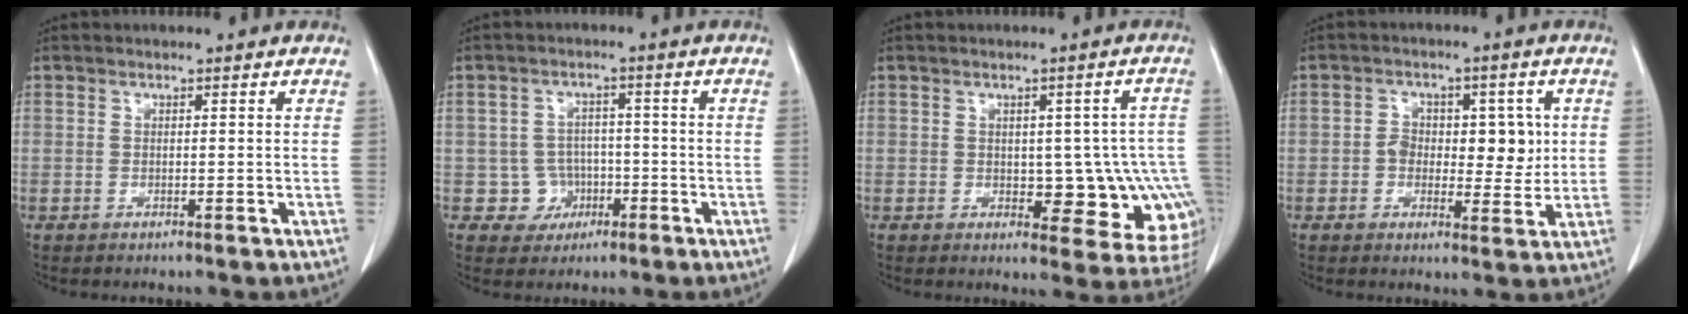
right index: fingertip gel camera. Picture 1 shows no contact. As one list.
[{"total": 4.5, "force": [-1.4, 4.3, 0.1], "torque": [0.006, 0.013, -0.015]}, {"total": 11.7, "force": [-2.4, 5.9, 9.8], "torque": [-0.077, 0.023, -0.018]}, {"total": 7.0, "force": [0.4, 4.7, 5.1], "torque": [-0.058, 0.019, 0.009]}]